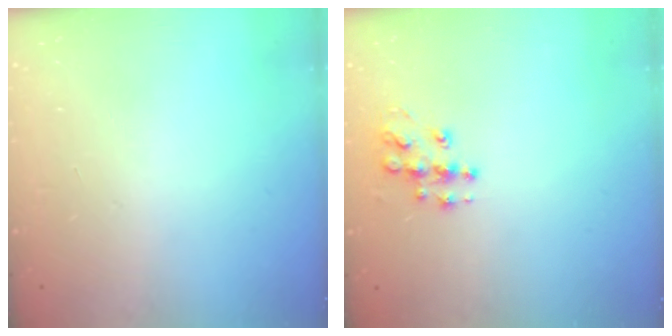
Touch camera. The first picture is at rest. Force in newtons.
{"total": 9.4, "press": 9.4, "slide": 0.5}